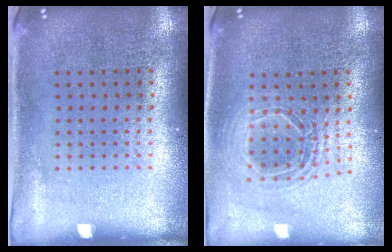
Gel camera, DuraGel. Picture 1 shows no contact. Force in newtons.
{"total": 1.6, "press": 1.4, "slide": 0.8}